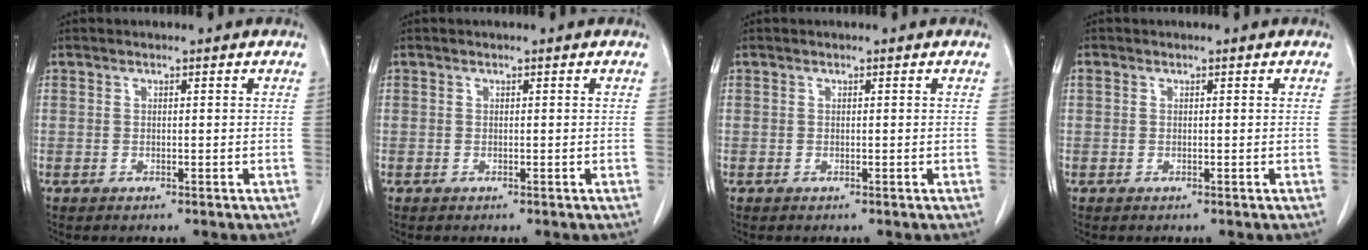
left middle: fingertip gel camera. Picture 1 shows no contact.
{"total": 0.0}
{"total": 0.0}
{"total": 0.6, "force": [0.3, 0.5, 0.3], "torque": [-0.008, 0.012, 0.005]}